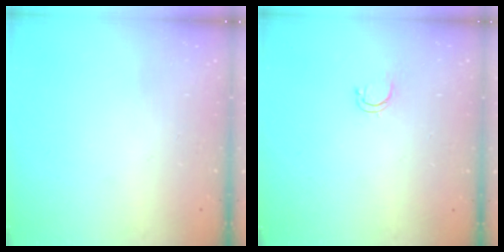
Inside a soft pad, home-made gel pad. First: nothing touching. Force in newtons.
{"total": 3.5, "press": 3.5, "slide": 0.5}